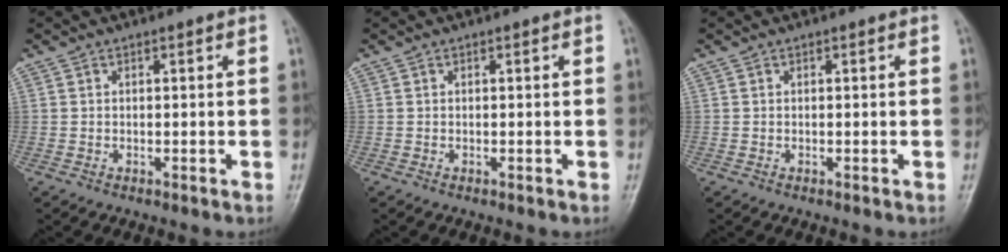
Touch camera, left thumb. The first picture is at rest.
{"total": 0.0}
{"total": 0.0}